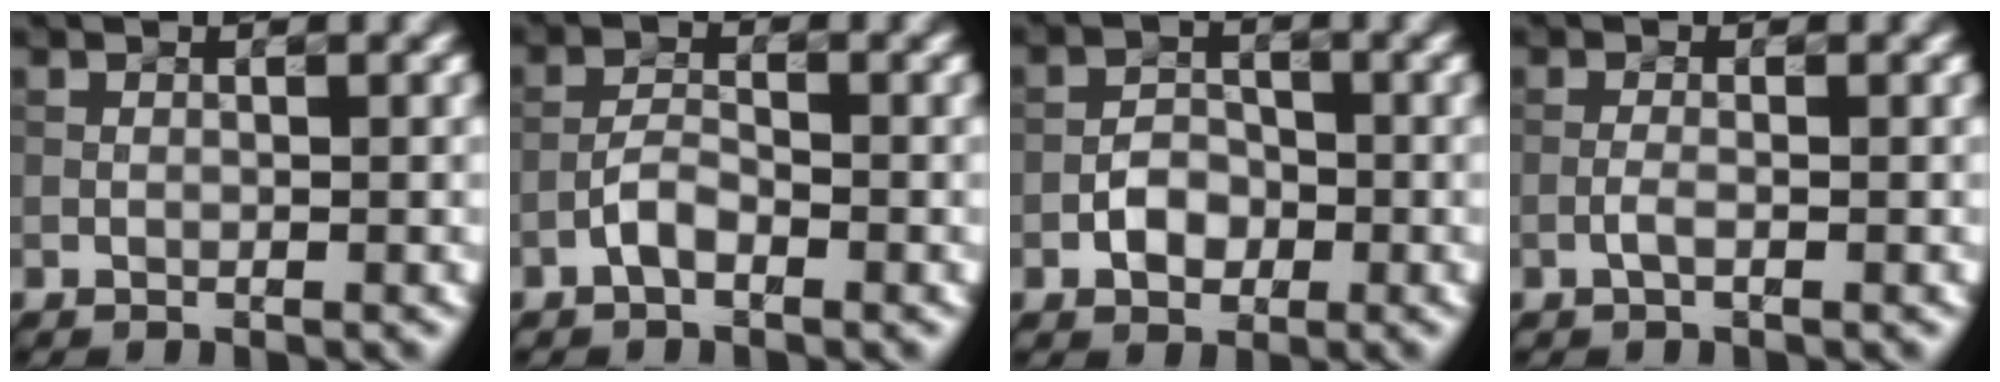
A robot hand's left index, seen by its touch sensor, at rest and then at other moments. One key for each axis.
{"total": 1.8, "fx": -1.1, "fy": 0.7, "fz": 1.2, "tx": -0.025, "ty": 0.007, "tz": -0.026}
{"total": 2.4, "fx": -1.0, "fy": 1.8, "fz": 1.3, "tx": -0.020, "ty": 0.006, "tz": -0.019}
{"total": 1.0, "fx": -0.4, "fy": 0.3, "fz": 0.9, "tx": -0.017, "ty": 0.003, "tz": -0.011}